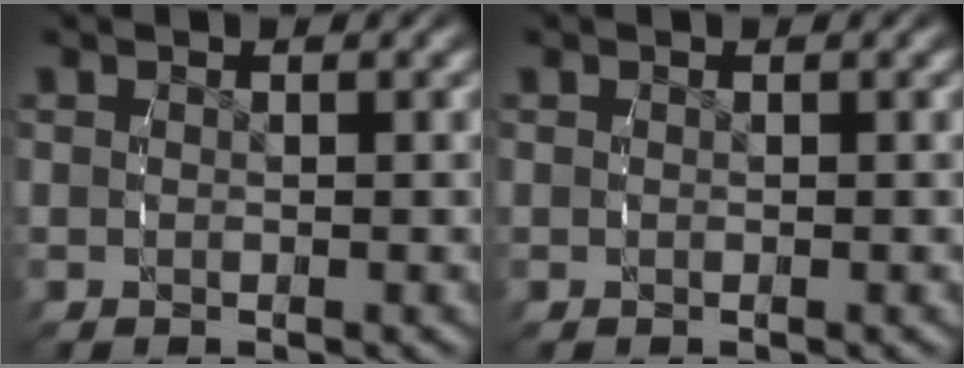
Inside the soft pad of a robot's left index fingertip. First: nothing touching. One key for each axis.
{"total": 0.0}